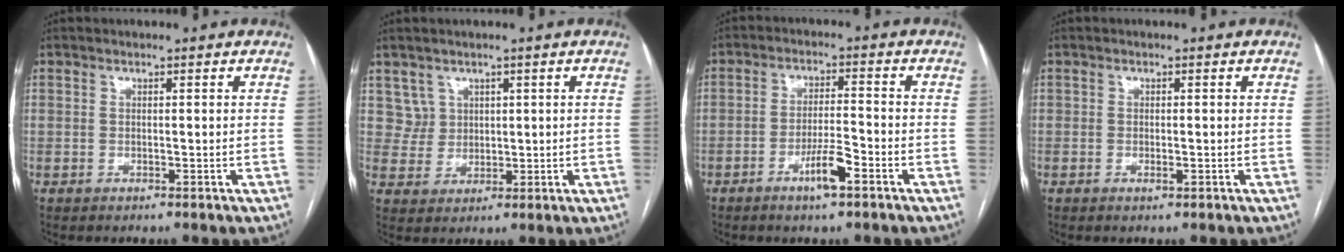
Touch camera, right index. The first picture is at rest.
{"total": 7.0, "force": [3.8, 5.9, -0.1], "torque": [-0.009, 0.024, 0.089]}
{"total": 5.4, "force": [-3.0, 0.7, 4.5], "torque": [-0.084, 0.001, -0.051]}
{"total": 0.8, "force": [-0.2, 0.4, 0.7], "torque": [-0.008, 0.002, 0.000]}